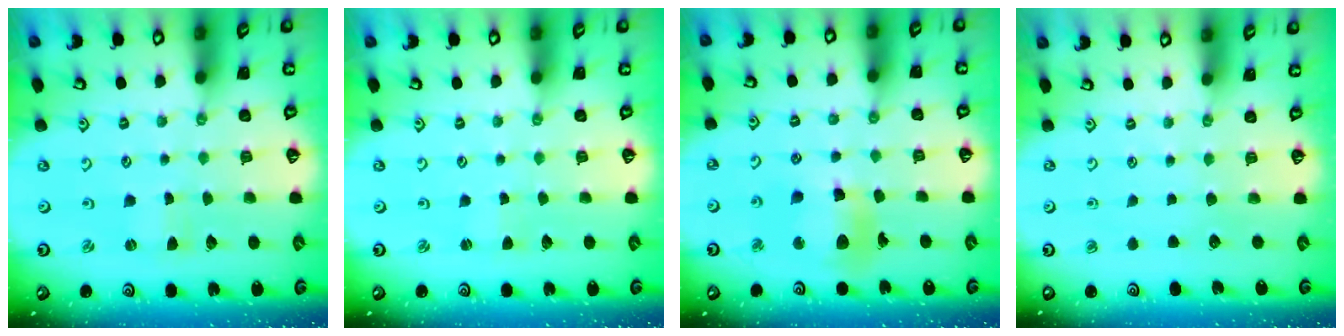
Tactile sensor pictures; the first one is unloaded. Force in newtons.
{"total": 0.0}
{"total": 12.5, "press": 12.3, "slide": 1.7}
{"total": 0.0}